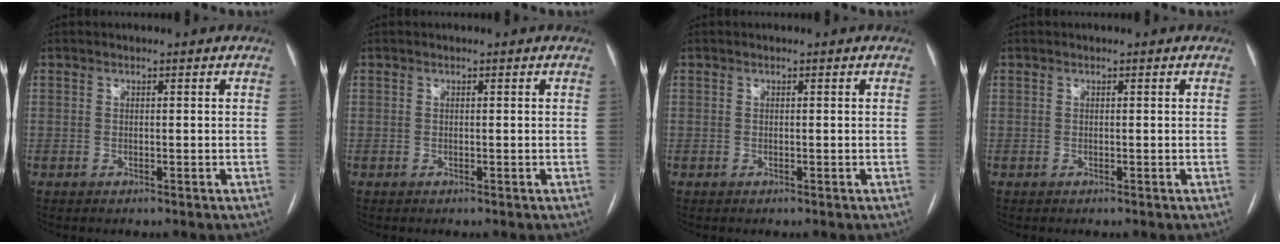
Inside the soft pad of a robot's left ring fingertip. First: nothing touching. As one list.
[{"total": 0.0}, {"total": 0.0}, {"total": 0.0}]